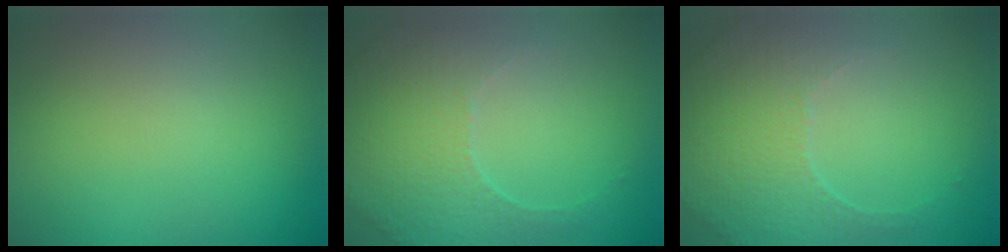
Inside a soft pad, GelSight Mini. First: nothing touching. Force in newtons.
{"total": 5.3, "press": 3.7, "slide": 3.8}
{"total": 5.2, "press": 3.6, "slide": 3.7}